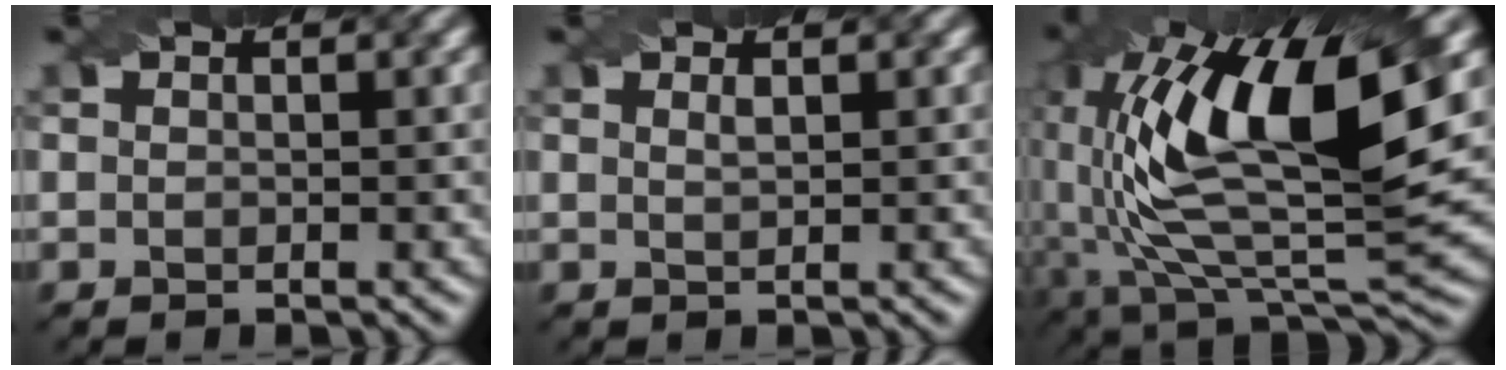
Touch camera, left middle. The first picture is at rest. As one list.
[{"total": 0.7, "force": [0.4, 0.2, 0.6], "torque": [-0.011, 0.001, 0.007]}, {"total": 15.6, "force": [3.5, 6.3, 13.8], "torque": [-0.262, -0.004, 0.051]}]